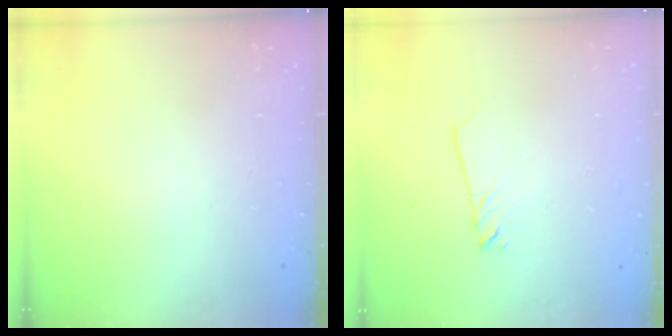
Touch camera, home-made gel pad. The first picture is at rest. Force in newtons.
{"total": 2.6, "press": 2.5, "slide": 0.2}